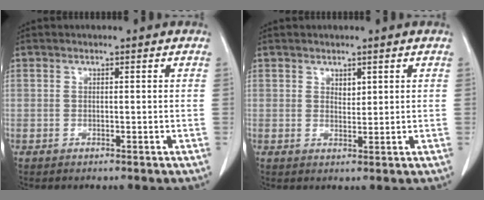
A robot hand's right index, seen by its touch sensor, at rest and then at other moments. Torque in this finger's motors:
{"motor_torque": [0.05, -0.02, 0.00, 0.00]}